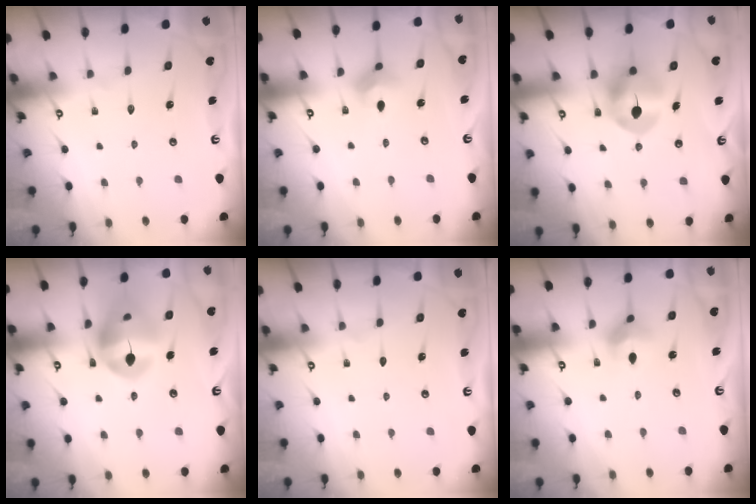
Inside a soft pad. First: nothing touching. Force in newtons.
{"total": 5.9, "press": 5.6, "slide": 1.6}
{"total": 8.8, "press": 8.7, "slide": 1.6}
{"total": 15.2, "press": 15.0, "slide": 2.3}
{"total": 0.0}
{"total": 4.5, "press": 4.5, "slide": 0.7}